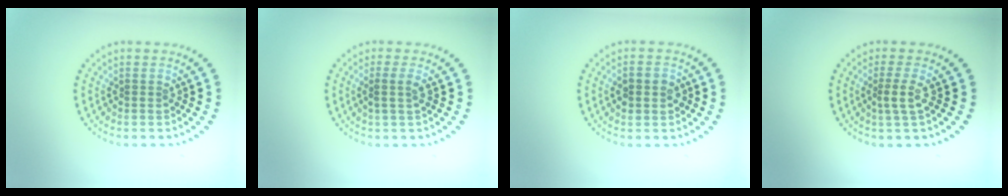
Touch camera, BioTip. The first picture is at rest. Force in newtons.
{"total": 1.5, "press": 1.3, "slide": 0.8}
{"total": 2.8, "press": 2.8, "slide": 0.1}
{"total": 1.7, "press": 1.3, "slide": 1.2}